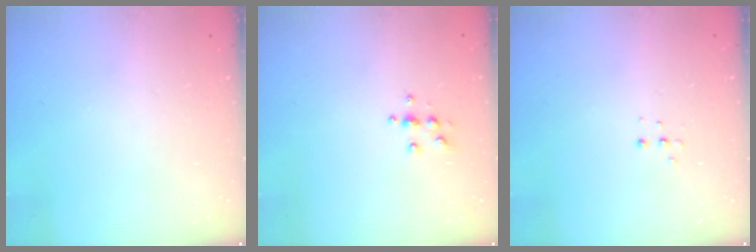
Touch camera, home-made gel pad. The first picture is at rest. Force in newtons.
{"total": 4.0, "press": 3.9, "slide": 0.6}
{"total": 3.6, "press": 3.5, "slide": 0.8}